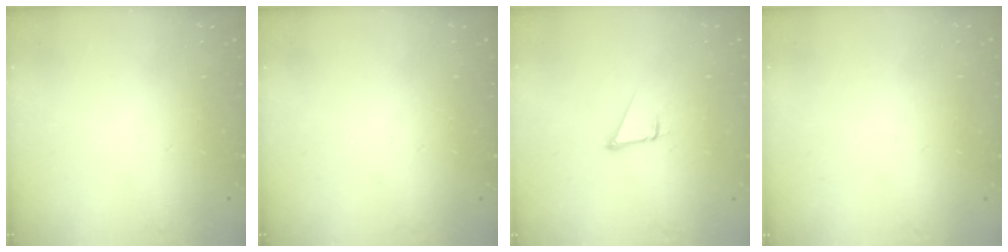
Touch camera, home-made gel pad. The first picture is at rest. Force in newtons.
{"total": 0.0}
{"total": 1.9, "press": 1.9, "slide": 0.0}
{"total": 2.7, "press": 2.7, "slide": 0.3}